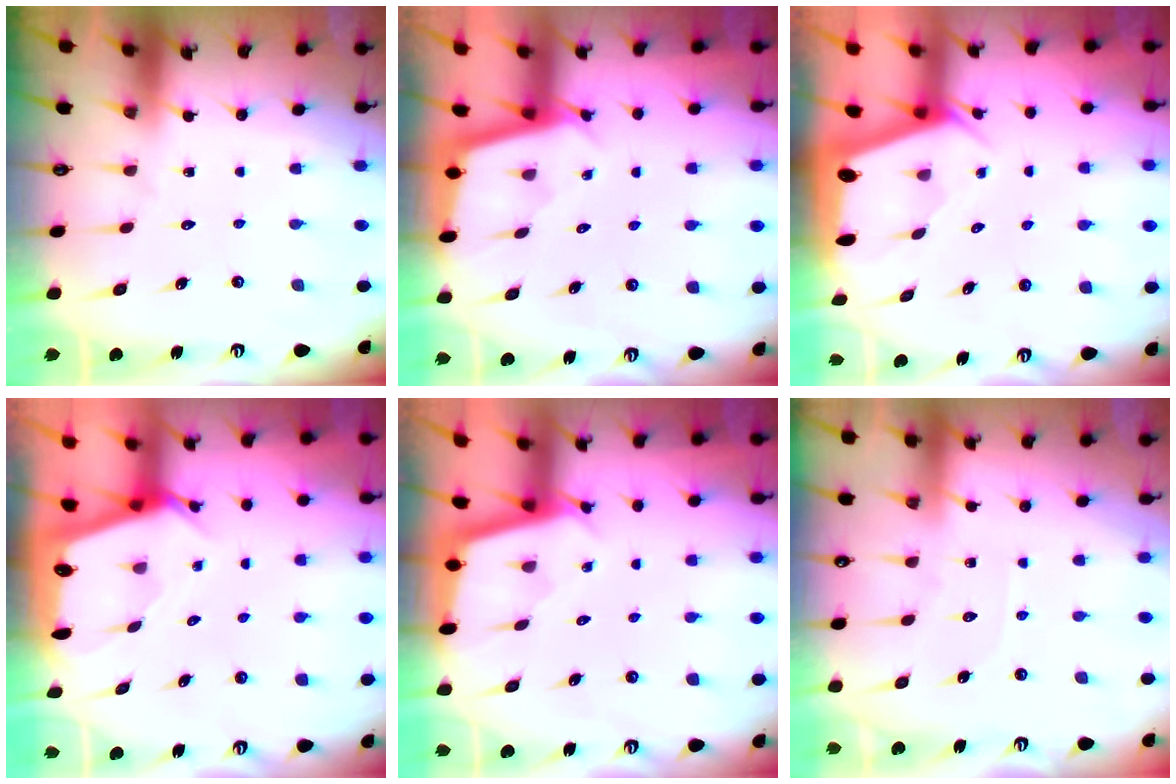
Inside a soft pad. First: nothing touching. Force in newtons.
{"total": 2.4, "press": 2.4, "slide": 0.1}
{"total": 2.1, "press": 2.1, "slide": 0.3}
{"total": 2.4, "press": 2.4, "slide": 0.2}
{"total": 2.1, "press": 2.1, "slide": 0.2}
{"total": 2.9, "press": 2.9, "slide": 0.4}